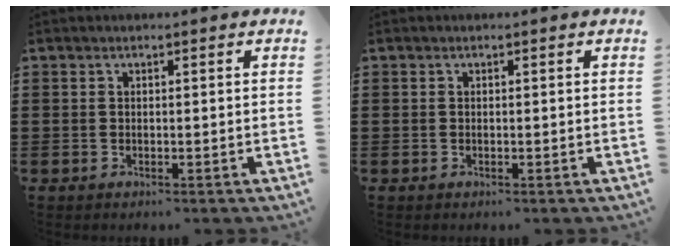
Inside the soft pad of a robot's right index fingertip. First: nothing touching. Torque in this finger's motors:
{"motor_torque": [-0.71, 1.43, 0.01, -0.01]}